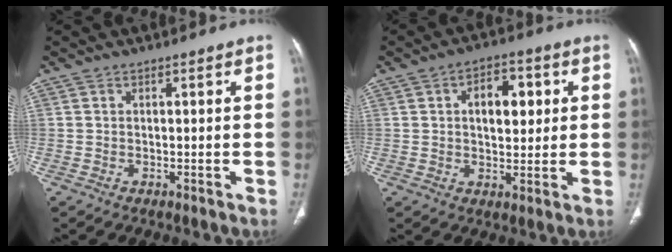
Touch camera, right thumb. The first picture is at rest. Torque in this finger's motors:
{"motor_torque": [-0.58, 0.80, 0.02, -0.34, 0.16]}